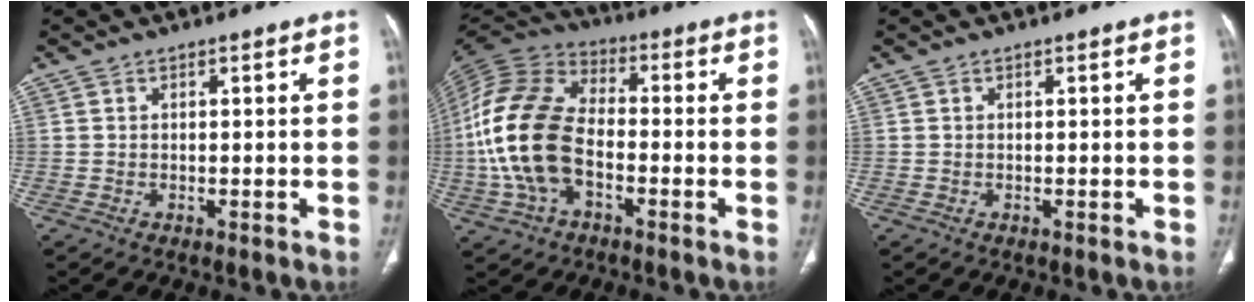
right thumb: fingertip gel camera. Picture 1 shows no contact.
{"total": 17.9, "force": [-3.2, 10.9, 13.8], "torque": [-0.293, 0.027, -0.064]}
{"total": 0.0}